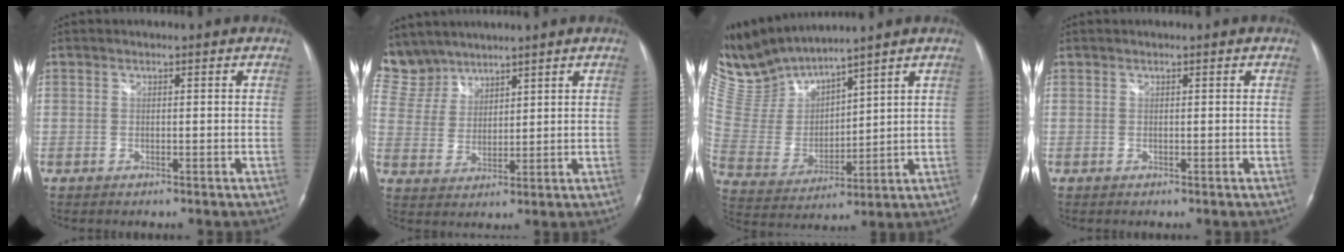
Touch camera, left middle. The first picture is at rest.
{"total": 8.5, "force": [7.7, 3.7, 0.2], "torque": [-0.013, 0.012, 0.169]}
{"total": 10.1, "force": [10.0, 0.4, 1.5], "torque": [-0.062, 0.002, 0.225]}
{"total": 0.0}